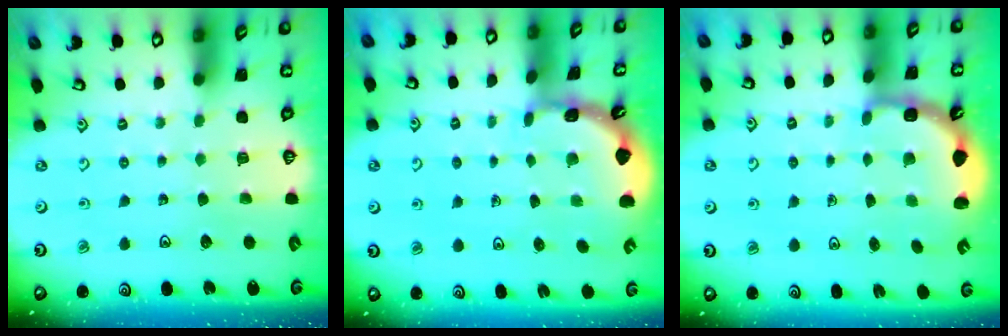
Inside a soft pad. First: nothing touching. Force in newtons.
{"total": 1.8, "press": 1.8, "slide": 0.1}
{"total": 3.2, "press": 2.5, "slide": 2.0}